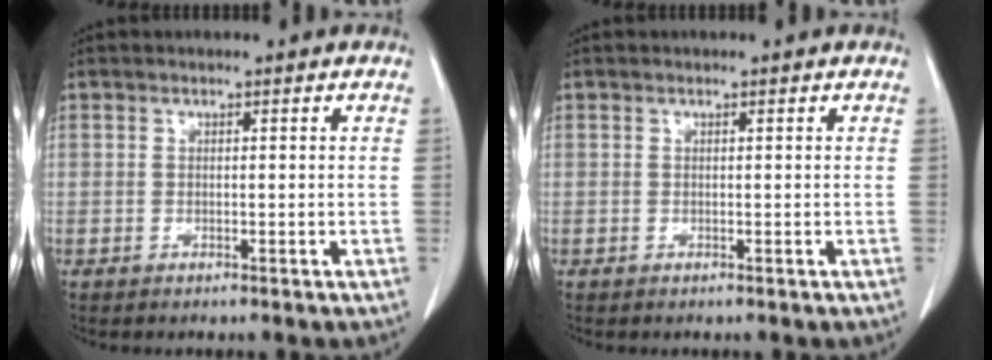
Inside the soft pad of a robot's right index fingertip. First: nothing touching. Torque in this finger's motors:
{"motor_torque": [0.23, -0.06, 0.10, 0.01]}